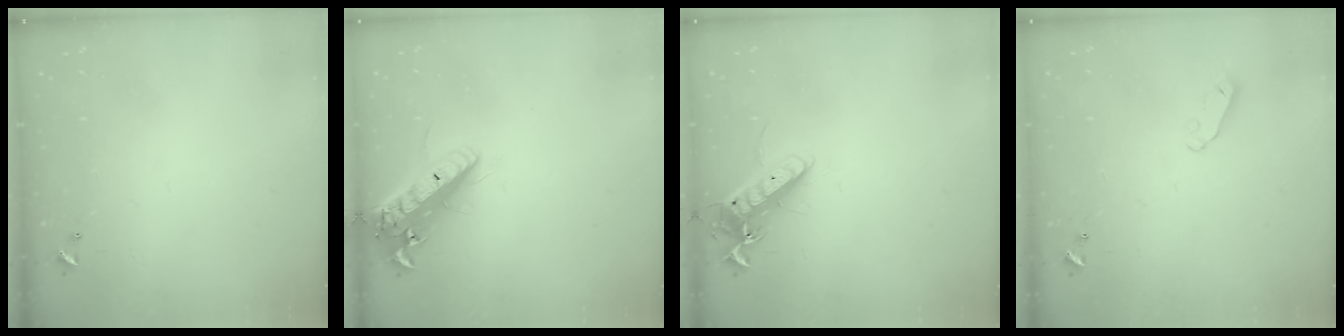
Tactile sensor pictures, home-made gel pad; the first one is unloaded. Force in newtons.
{"total": 17.1, "press": 16.8, "slide": 3.3}
{"total": 13.2, "press": 13.1, "slide": 1.2}
{"total": 4.0, "press": 4.0, "slide": 0.4}